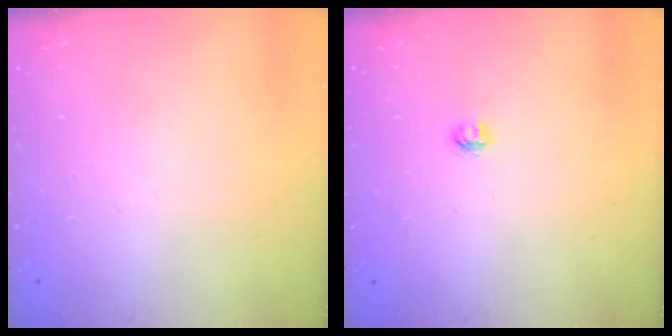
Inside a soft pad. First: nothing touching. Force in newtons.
{"total": 3.6, "press": 3.6, "slide": 0.3}